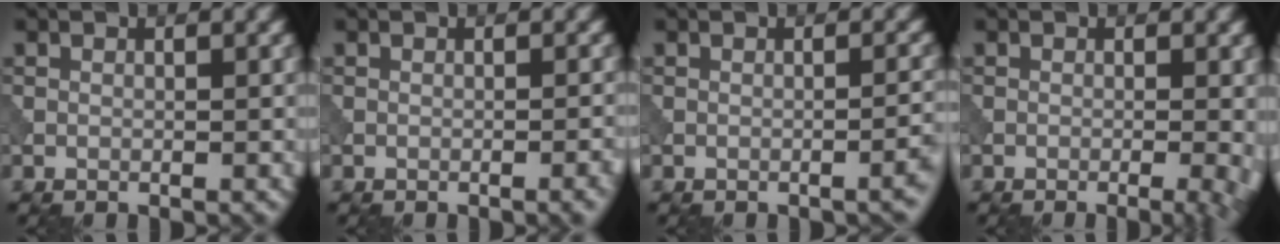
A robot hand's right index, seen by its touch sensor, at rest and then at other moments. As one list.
[{"total": 1.5, "force": [-0.6, 0.3, 1.3], "torque": [-0.013, 0.002, -0.010]}, {"total": 1.9, "force": [-0.8, 0.5, 1.7], "torque": [-0.015, 0.007, -0.014]}, {"total": 4.1, "force": [-1.0, 1.3, 3.8], "torque": [-0.036, -0.002, -0.010]}]